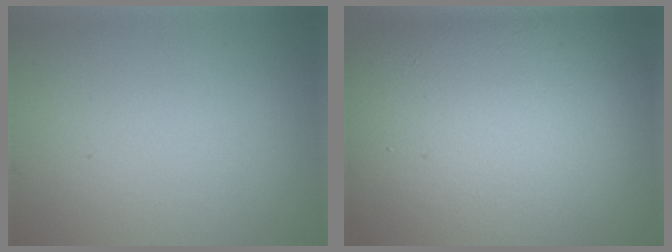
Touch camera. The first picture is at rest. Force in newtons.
{"total": 21.3, "press": 21.3, "slide": 0.9}